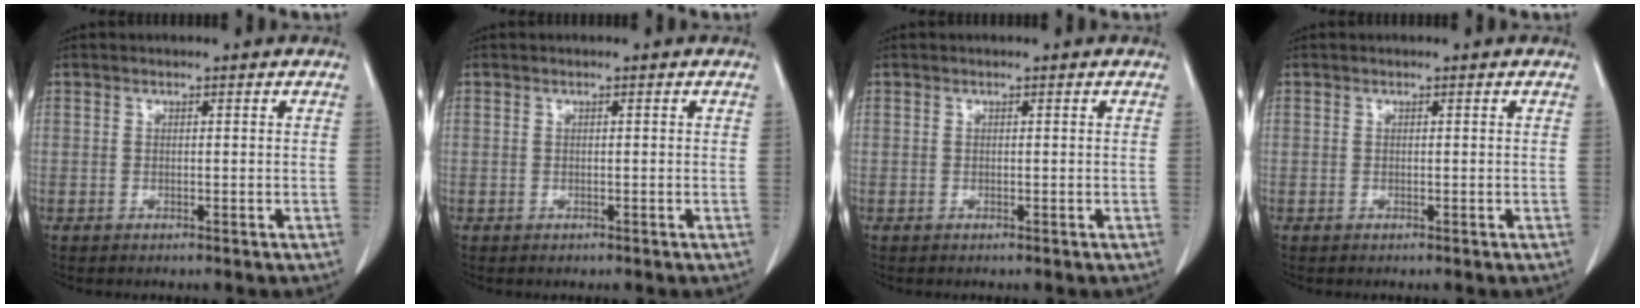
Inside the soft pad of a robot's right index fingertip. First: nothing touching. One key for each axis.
{"total": 0.0}
{"total": 0.0}
{"total": 0.0}